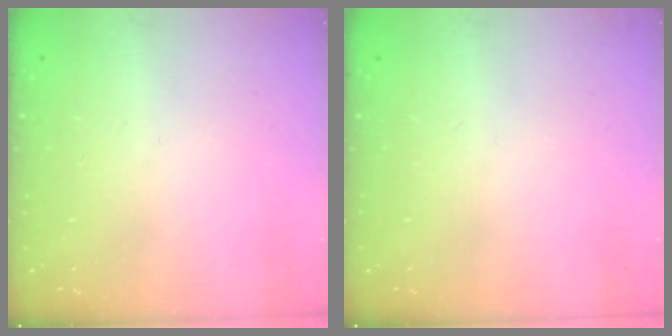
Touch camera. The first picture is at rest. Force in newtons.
{"total": 0.0}